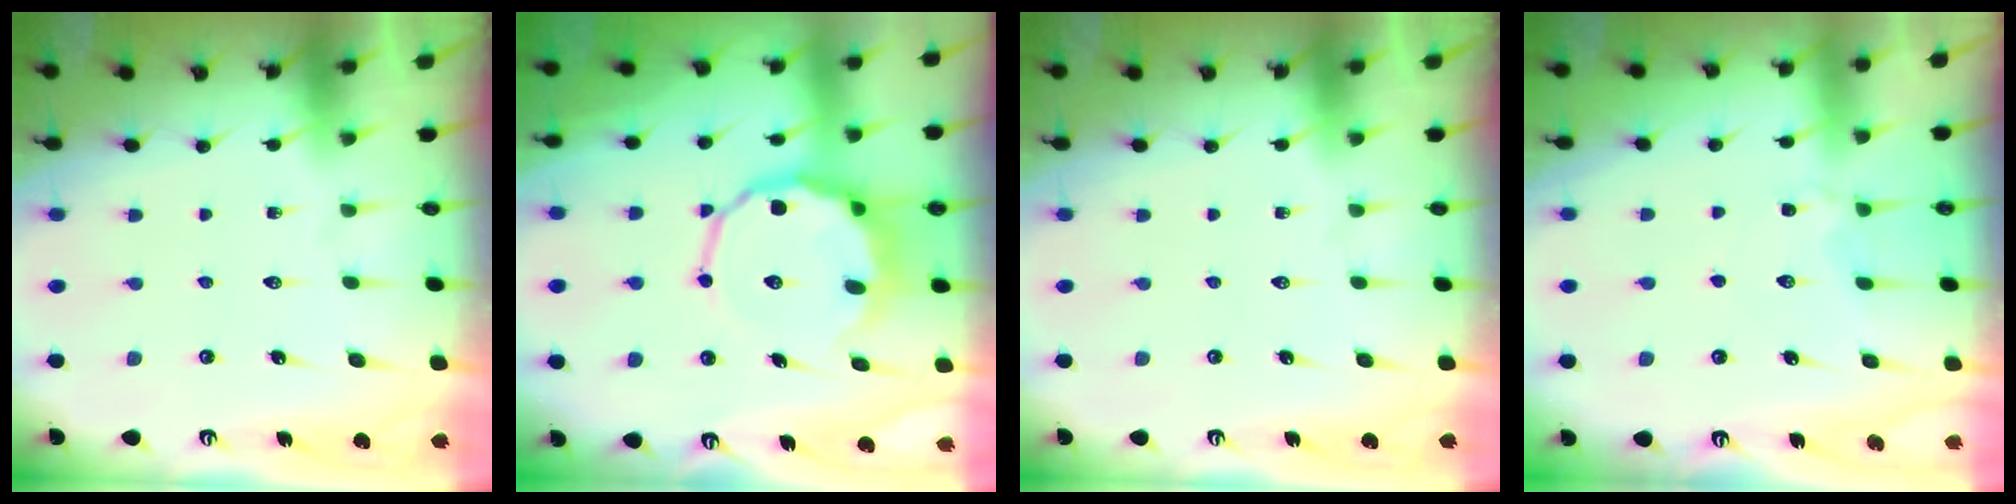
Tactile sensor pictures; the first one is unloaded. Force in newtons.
{"total": 10.1, "press": 9.5, "slide": 3.3}
{"total": 0.0}
{"total": 2.9, "press": 2.9, "slide": 0.5}